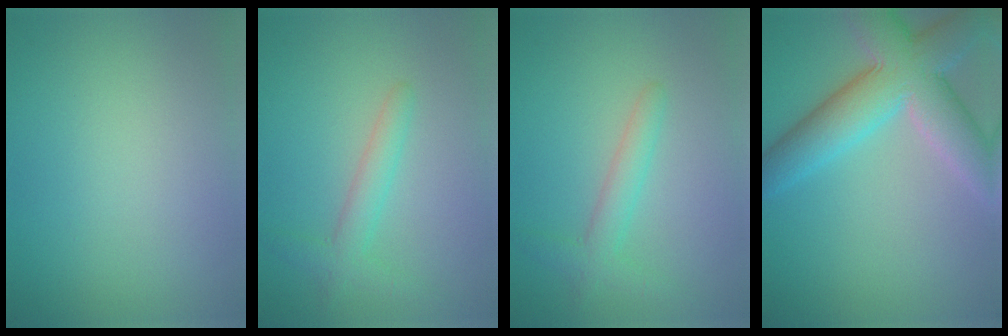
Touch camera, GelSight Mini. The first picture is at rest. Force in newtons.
{"total": 2.4, "press": 2.4, "slide": 0.1}
{"total": 2.4, "press": 2.4, "slide": 0.1}
{"total": 8.6, "press": 8.6, "slide": 0.5}